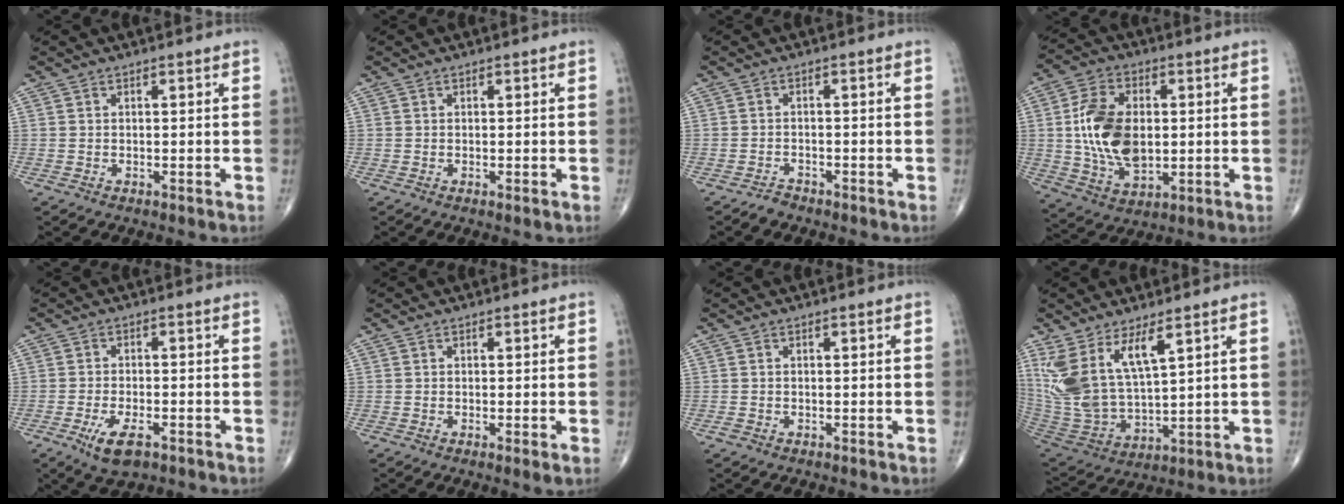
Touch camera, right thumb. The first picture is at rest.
{"total": 0.6, "force": [-0.1, 0.1, 0.6], "torque": [-0.013, -0.003, -0.002]}
{"total": 1.6, "force": [-1.4, 0.7, 0.0], "torque": [-0.001, 0.006, -0.027]}
{"total": 14.9, "force": [0.7, 9.2, 11.7], "torque": [-0.204, -0.002, 0.019]}
{"total": 6.1, "force": [-3.1, 2.6, 4.5], "torque": [-0.083, 0.005, -0.049]}
{"total": 1.5, "force": [-0.3, 0.1, 1.4], "torque": [-0.034, -0.008, -0.007]}
{"total": 0.7, "force": [-0.5, 0.5, 0.3], "torque": [-0.007, 0.000, -0.010]}
{"total": 14.1, "force": [7.2, 5.4, 10.9], "torque": [-0.225, -0.039, 0.164]}